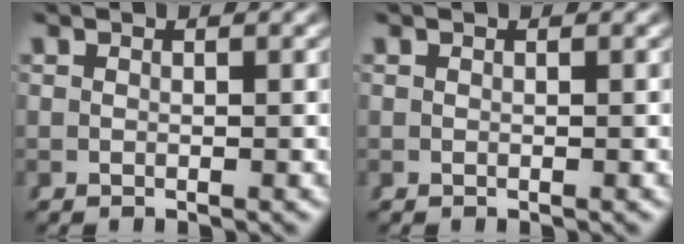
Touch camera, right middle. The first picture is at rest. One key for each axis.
{"total": 0.0}